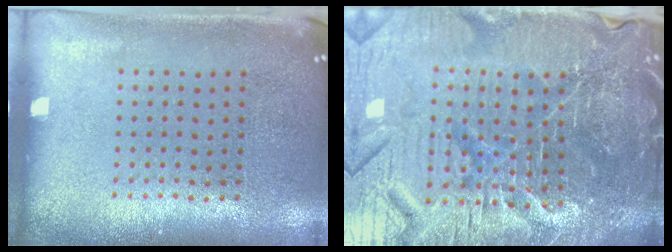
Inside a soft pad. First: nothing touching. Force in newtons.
{"total": 7.1, "press": 6.3, "slide": 3.2}